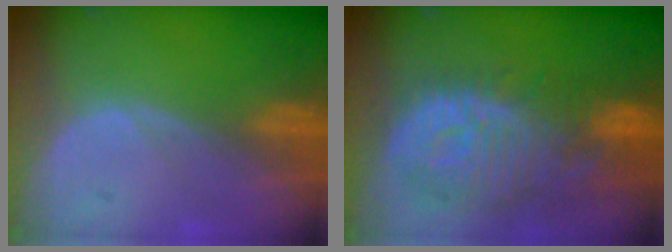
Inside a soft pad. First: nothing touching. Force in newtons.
{"total": 12.4, "press": 11.0, "slide": 5.7}